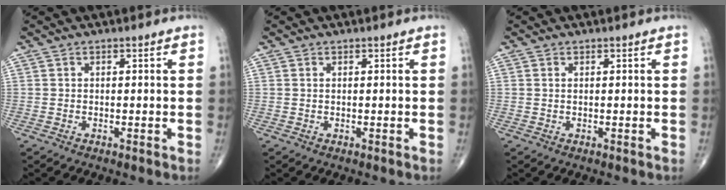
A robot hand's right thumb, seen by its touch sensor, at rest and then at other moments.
{"total": 0.0}
{"total": 0.0}